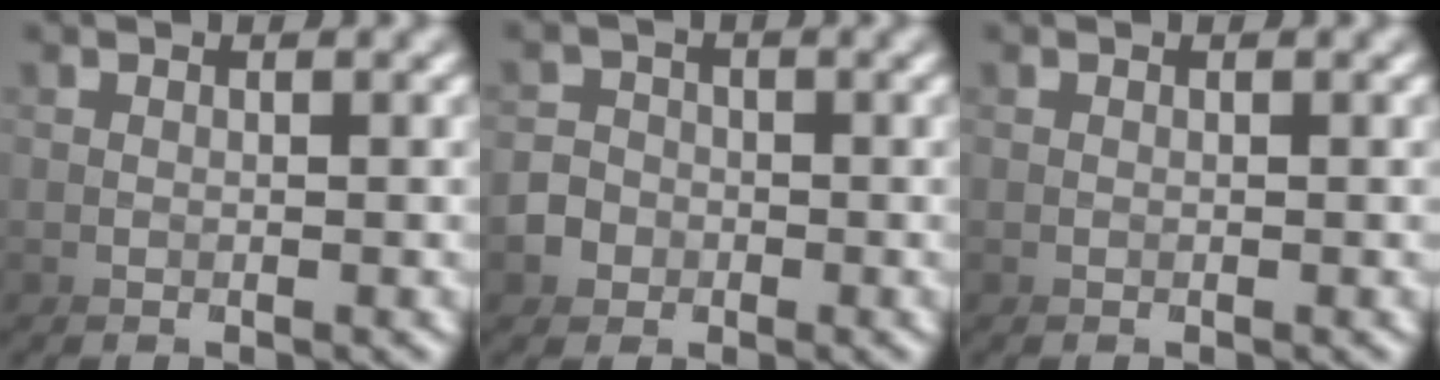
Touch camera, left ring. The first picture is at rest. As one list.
[{"total": 4.2, "force": [-1.5, 3.5, -1.8], "torque": [0.013, -0.016, -0.036]}, {"total": 0.0}]